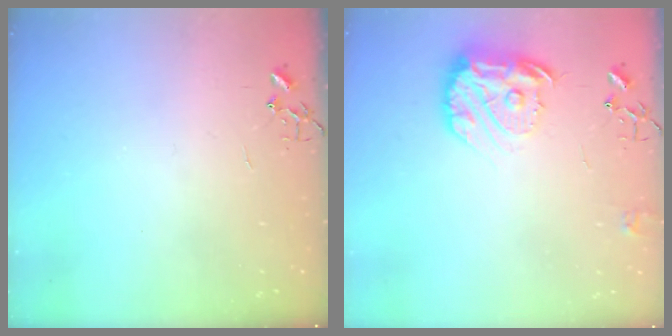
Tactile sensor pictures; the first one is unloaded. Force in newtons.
{"total": 14.8, "press": 14.8, "slide": 1.3}